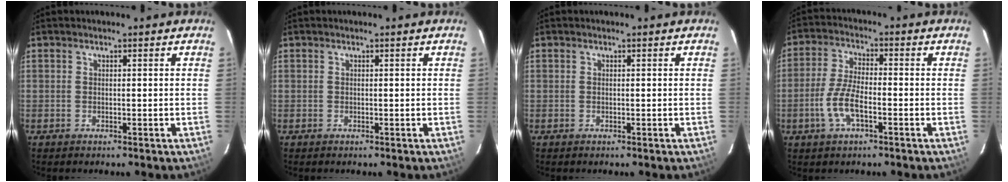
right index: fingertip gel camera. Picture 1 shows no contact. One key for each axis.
{"total": 0.0}
{"total": 0.0}
{"total": 7.4, "fx": -2.9, "fy": 2.7, "fz": 6.3, "tx": -0.136, "ty": 0.000, "tz": -0.058}